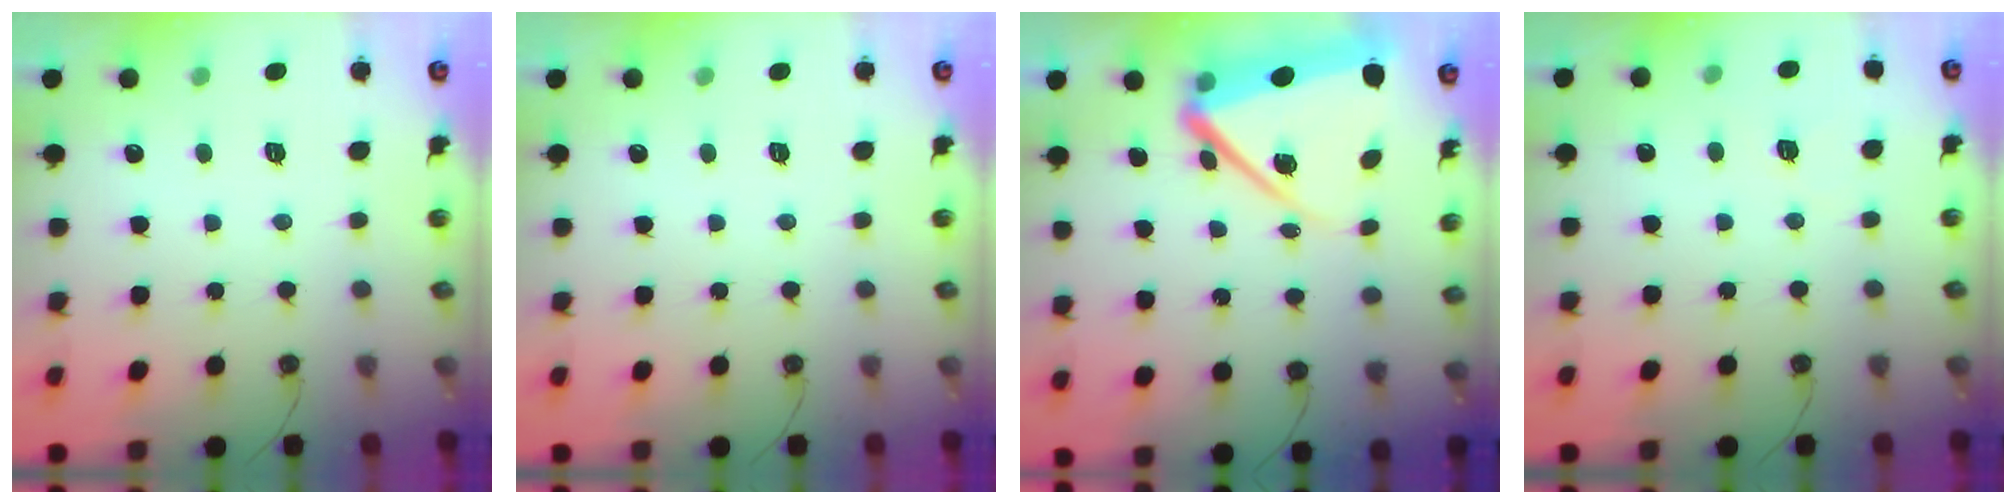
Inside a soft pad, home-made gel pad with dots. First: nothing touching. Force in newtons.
{"total": 0.0}
{"total": 12.0, "press": 12.0, "slide": 1.1}
{"total": 2.6, "press": 1.9, "slide": 1.8}